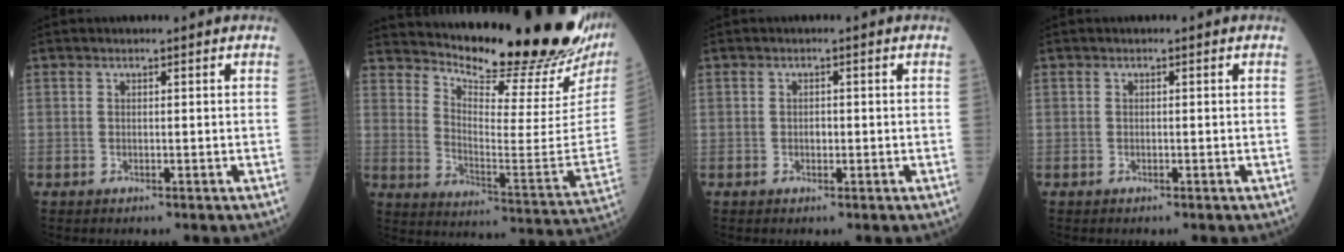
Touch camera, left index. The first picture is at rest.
{"total": 24.9, "force": [22.4, 1.5, 10.8], "torque": [-0.175, -0.120, 0.298]}
{"total": 0.8, "force": [-0.3, 0.5, 0.5], "torque": [-0.008, -0.002, -0.008]}
{"total": 0.0}